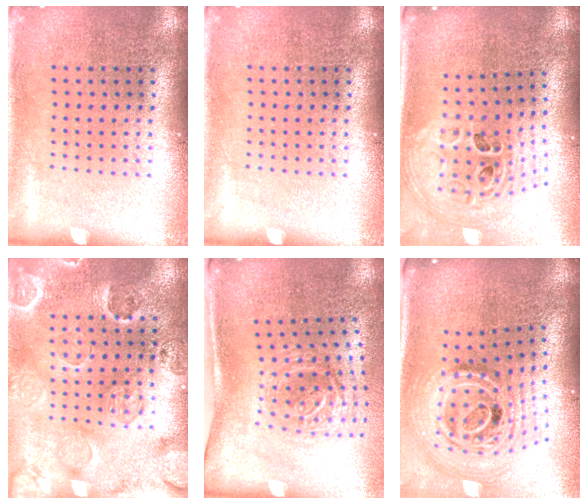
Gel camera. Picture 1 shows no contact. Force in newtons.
{"total": 0.0}
{"total": 2.1, "press": 1.4, "slide": 1.5}
{"total": 2.5, "press": 2.3, "slide": 1.0}
{"total": 1.3, "press": 1.1, "slide": 0.7}
{"total": 3.0, "press": 2.0, "slide": 2.2}